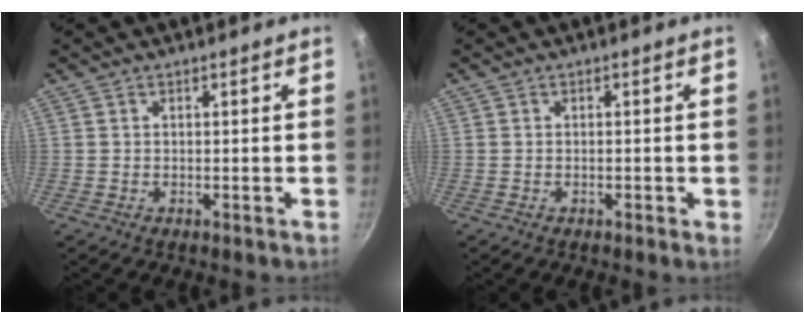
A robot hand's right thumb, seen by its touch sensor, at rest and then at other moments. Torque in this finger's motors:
{"motor_torque": [-0.89, 0.08, -0.72, -0.04, -0.11]}